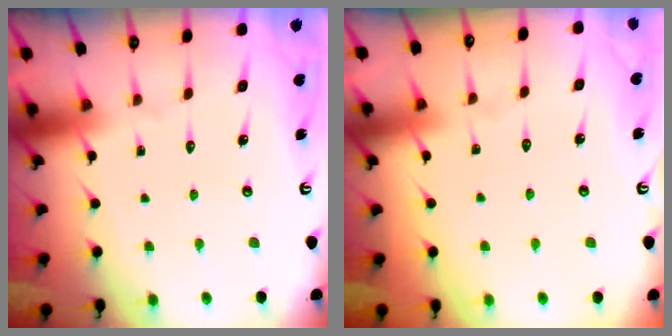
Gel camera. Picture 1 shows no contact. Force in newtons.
{"total": 2.2, "press": 2.2, "slide": 0.4}